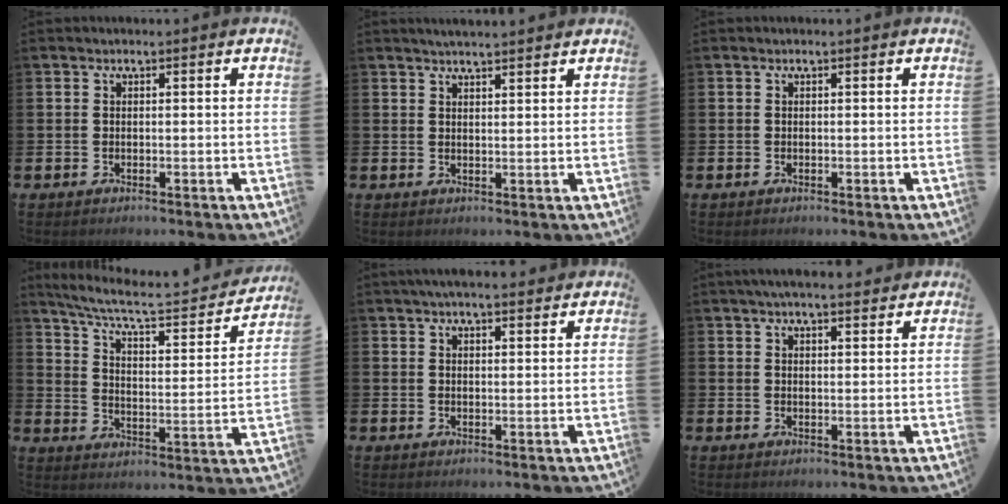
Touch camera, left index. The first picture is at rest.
{"total": 2.7, "force": [2.7, 0.0, 0.4], "torque": [-0.005, -0.011, 0.047]}
{"total": 0.0}
{"total": 7.3, "force": [6.1, 1.7, 3.5], "torque": [-0.093, -0.043, 0.098]}
{"total": 3.3, "force": [3.1, 0.5, 1.2], "torque": [-0.023, -0.007, 0.055]}
{"total": 3.8, "force": [3.4, 0.6, 1.4], "torque": [-0.020, -0.011, 0.059]}